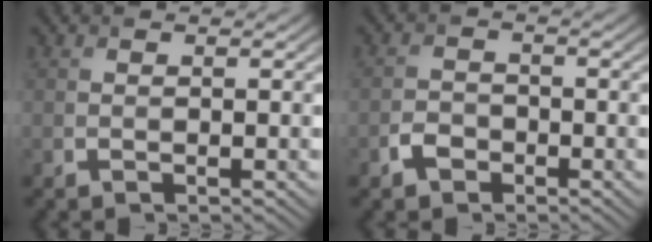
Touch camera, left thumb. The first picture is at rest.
{"total": 2.4, "force": [-1.5, 1.7, 0.9], "torque": [-0.017, 0.003, -0.034]}